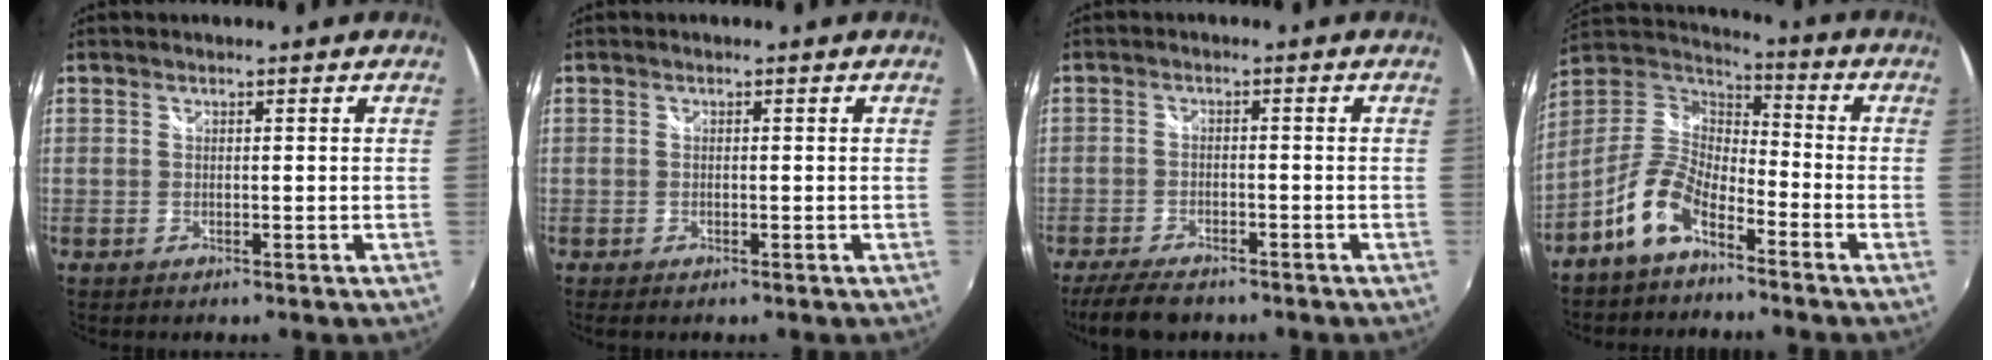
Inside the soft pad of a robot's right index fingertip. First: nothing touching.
{"total": 0.7, "force": [-0.3, 0.5, 0.4], "torque": [-0.011, -0.003, -0.008]}
{"total": 8.0, "force": [-6.4, 2.7, 3.9], "torque": [-0.100, -0.019, -0.113]}
{"total": 10.7, "force": [-6.6, 5.0, 6.7], "torque": [-0.148, 0.016, -0.134]}